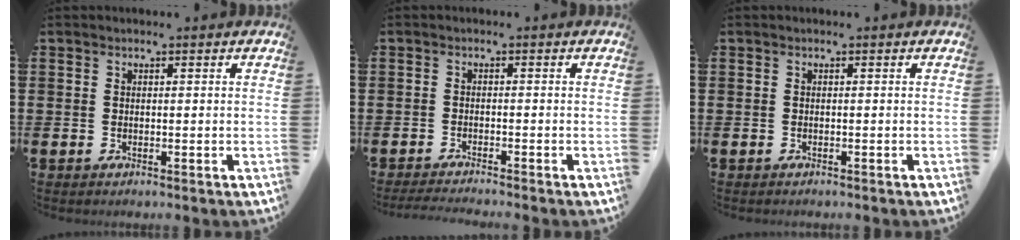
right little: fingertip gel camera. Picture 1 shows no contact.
{"total": 1.4, "force": [-1.3, -0.1, 0.5], "torque": [-0.007, 0.001, -0.025]}
{"total": 0.0}